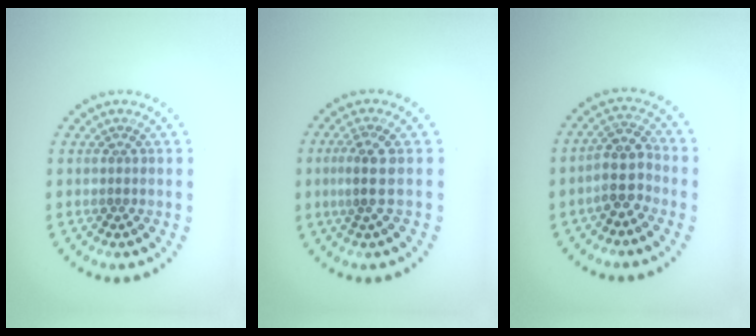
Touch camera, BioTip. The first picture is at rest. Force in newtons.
{"total": 2.4, "press": 2.1, "slide": 1.3}
{"total": 3.2, "press": 2.9, "slide": 1.5}